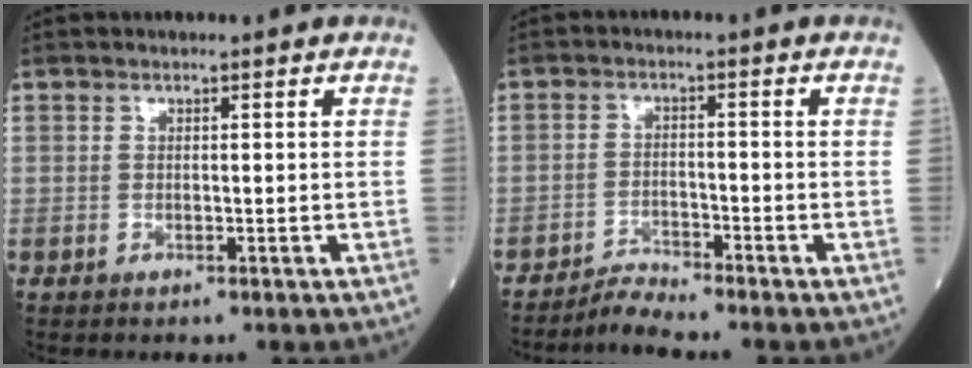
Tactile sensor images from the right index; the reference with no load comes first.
{"total": 3.1, "force": [-2.9, -0.9, -0.3], "torque": [0.005, -0.018, -0.056]}